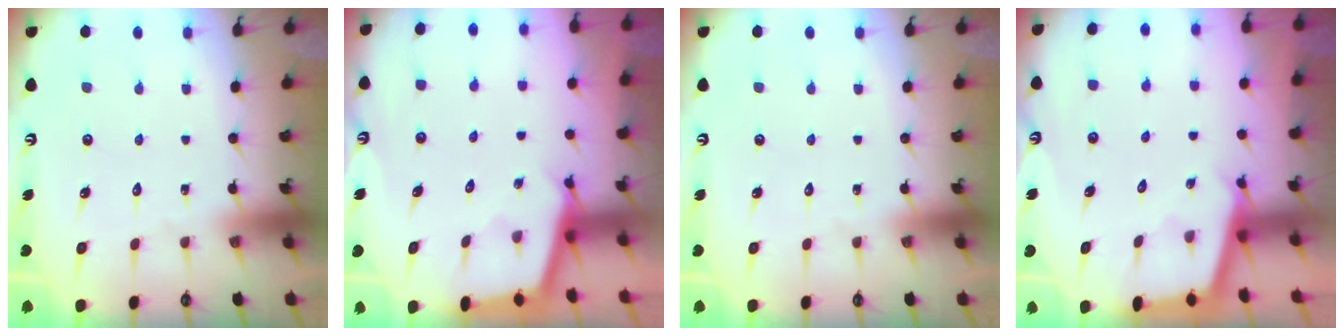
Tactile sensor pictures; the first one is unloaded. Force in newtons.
{"total": 2.3, "press": 2.3, "slide": 0.2}
{"total": 0.0}
{"total": 2.4, "press": 2.4, "slide": 0.2}